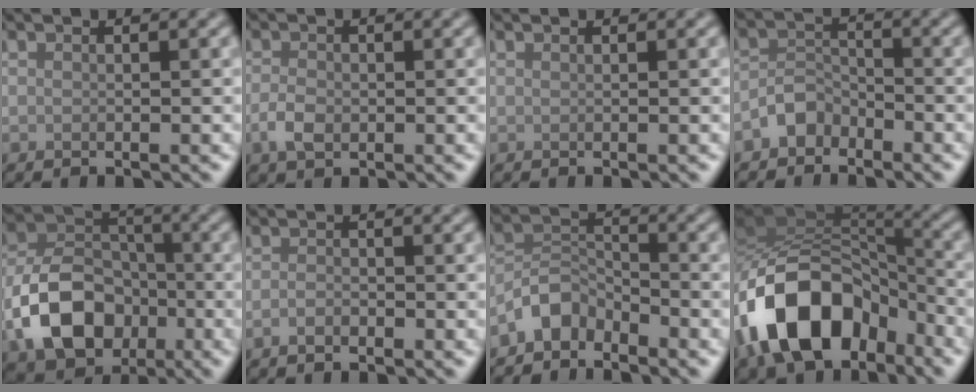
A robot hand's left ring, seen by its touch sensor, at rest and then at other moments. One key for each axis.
{"total": 2.2, "fx": -0.6, "fy": 1.4, "fz": 1.5, "tx": -0.033, "ty": -0.002, "tz": -0.015}
{"total": 0.0}
{"total": 2.5, "fx": -1.9, "fy": 1.5, "fz": 0.7, "tx": -0.008, "ty": 0.012, "tz": -0.042}
{"total": 8.8, "fx": -3.2, "fy": 6.3, "fz": 5.3, "tx": -0.097, "ty": 0.001, "tz": -0.065}
{"total": 1.2, "fx": -0.8, "fy": 0.6, "fz": 0.8, "tx": -0.016, "ty": 0.000, "tz": -0.017}
{"total": 3.7, "fx": -3.0, "fy": 1.9, "fz": 1.2, "tx": -0.020, "ty": 0.012, "tz": -0.069}
{"total": 13.7, "fx": -6.7, "fy": 8.3, "fz": 8.6, "tx": -0.158, "ty": 0.010, "tz": -0.135}